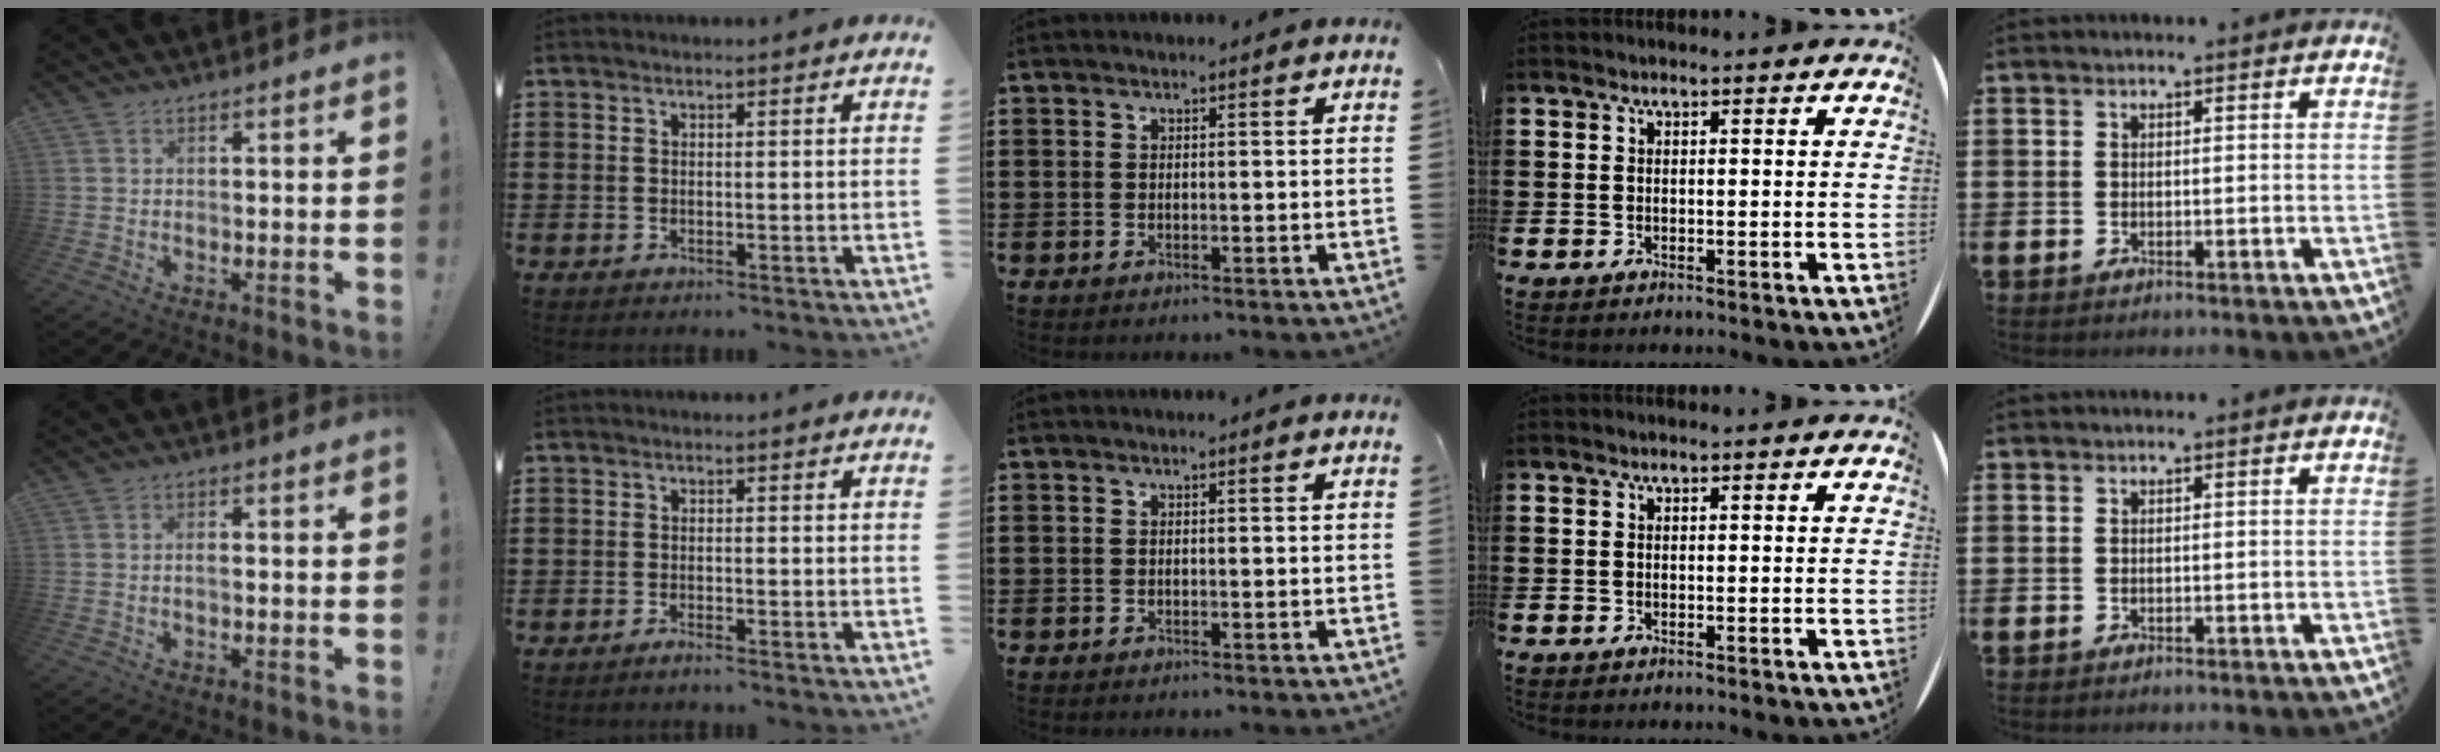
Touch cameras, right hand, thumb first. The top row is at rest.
{"thumb": {"total": 1.2, "force": [-0.4, 0.3, 1.0], "torque": [-0.025, 0.004, -0.007]}, "index": {"total": 1.0, "force": [-1.0, 0.0, 0.4], "torque": [-0.010, -0.005, -0.017]}}